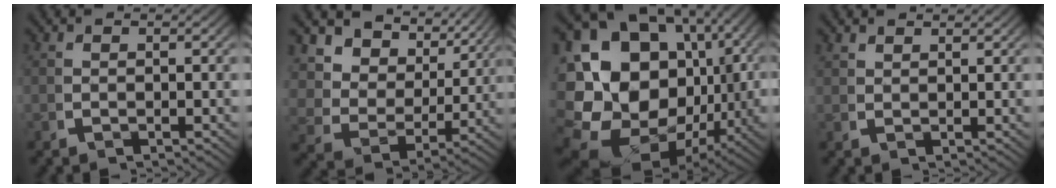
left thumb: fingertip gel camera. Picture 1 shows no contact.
{"total": 10.1, "force": [4.0, 6.9, 6.2], "torque": [-0.131, 0.000, 0.059]}
{"total": 23.6, "force": [-0.8, 18.3, 14.9], "torque": [-0.330, -0.069, 0.003]}
{"total": 1.6, "force": [1.6, -0.1, -0.1], "torque": [0.005, 0.002, 0.038]}